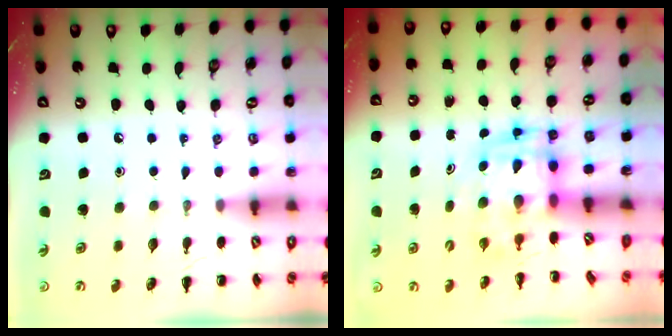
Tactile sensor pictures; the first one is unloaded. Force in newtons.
{"total": 3.7, "press": 3.6, "slide": 0.7}